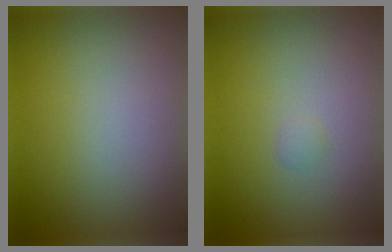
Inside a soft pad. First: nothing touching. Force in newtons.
{"total": 0.5, "press": 0.5, "slide": 0.1}